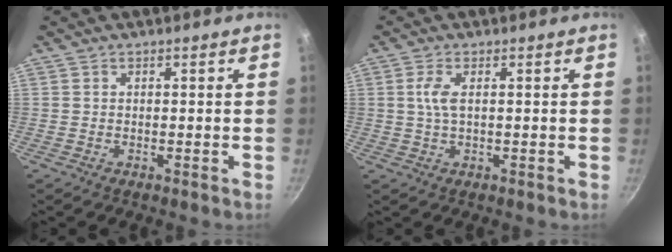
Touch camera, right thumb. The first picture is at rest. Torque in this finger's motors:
{"motor_torque": [0.80, 0.55, 0.68, 0.44, 0.04]}